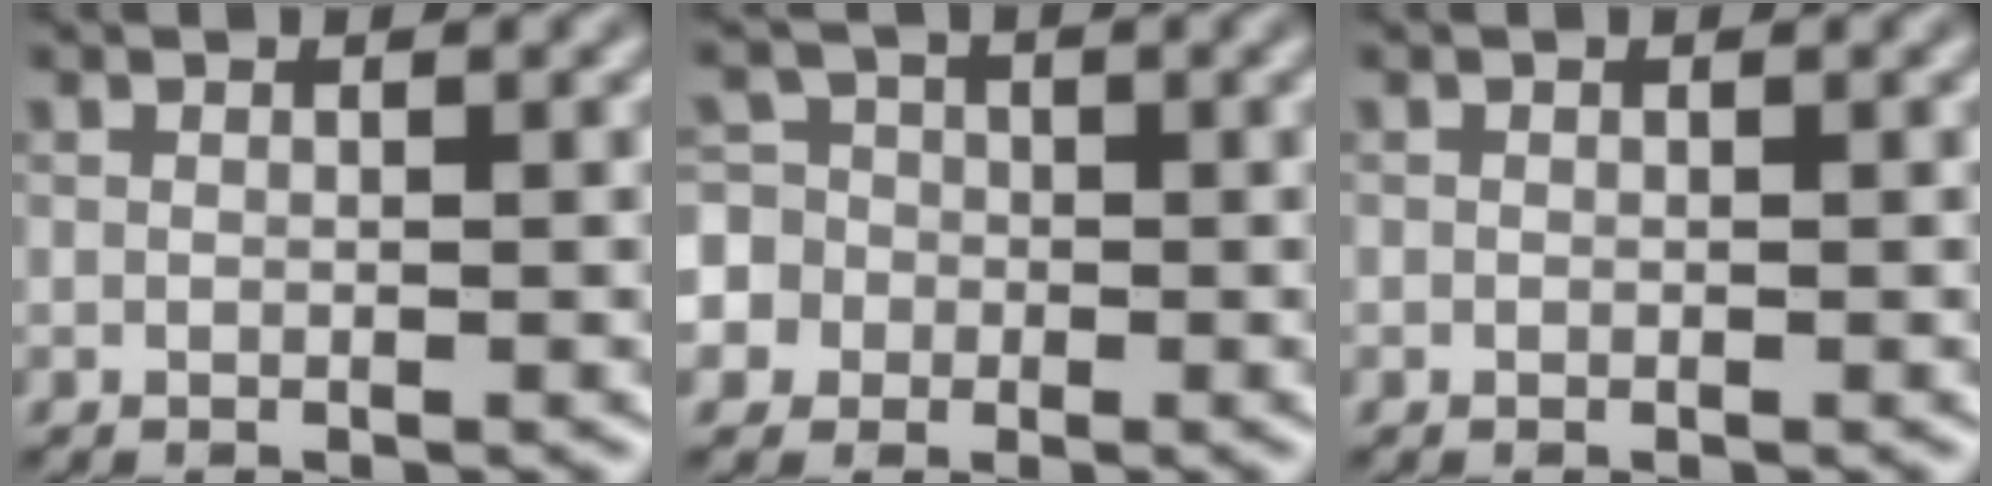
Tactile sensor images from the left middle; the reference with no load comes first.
{"total": 8.7, "force": [-2.1, 8.1, 2.2], "torque": [-0.060, 0.016, -0.075]}
{"total": 0.0}